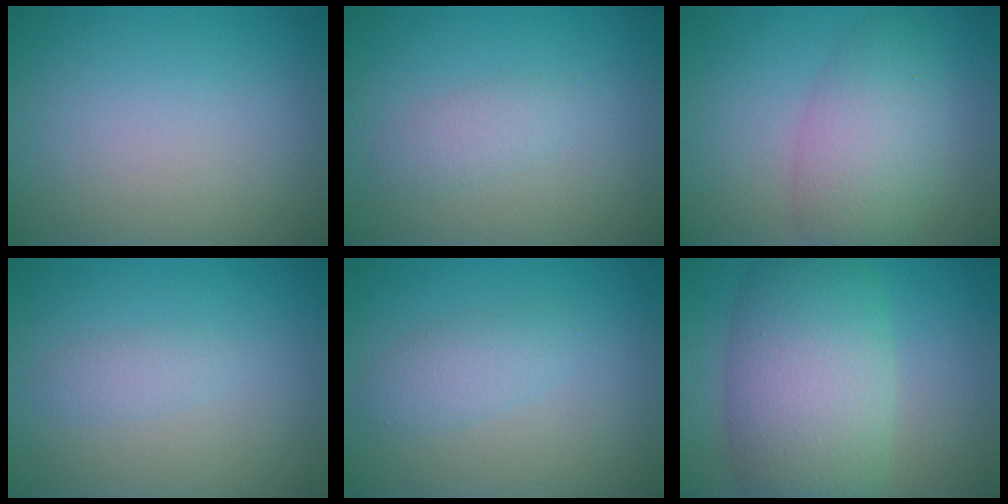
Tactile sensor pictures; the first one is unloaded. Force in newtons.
{"total": 1.6, "press": 1.6, "slide": 0.0}
{"total": 6.4, "press": 6.4, "slide": 0.1}
{"total": 1.3, "press": 1.3, "slide": 0.1}
{"total": 2.2, "press": 2.2, "slide": 0.1}
{"total": 10.1, "press": 10.0, "slide": 0.6}